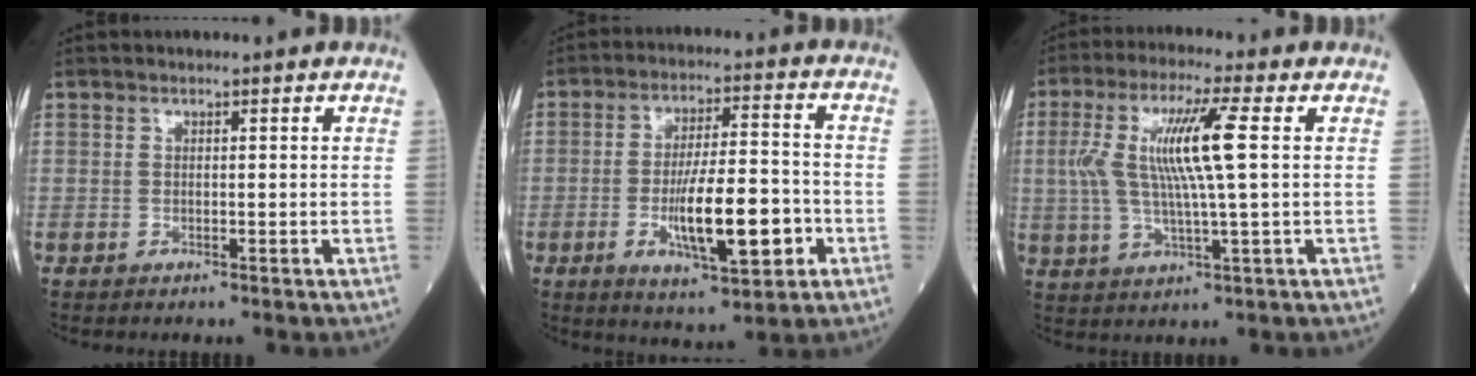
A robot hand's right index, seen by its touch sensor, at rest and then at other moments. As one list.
[{"total": 12.8, "force": [-3.7, 2.7, 12.0], "torque": [-0.209, -0.004, -0.056]}, {"total": 10.9, "force": [1.6, 0.4, 10.8], "torque": [-0.226, 0.010, 0.029]}]